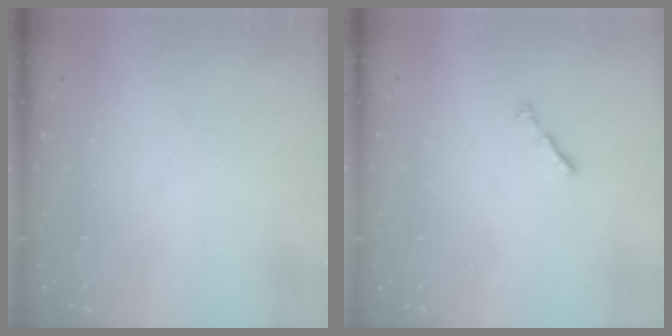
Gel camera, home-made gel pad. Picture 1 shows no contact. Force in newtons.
{"total": 0.9, "press": 0.8, "slide": 0.5}